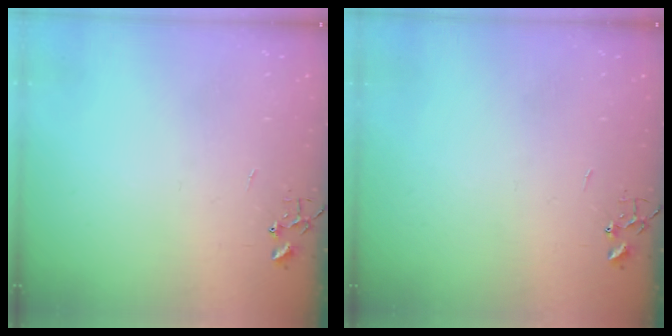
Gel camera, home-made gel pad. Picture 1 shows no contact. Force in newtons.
{"total": 0.0}